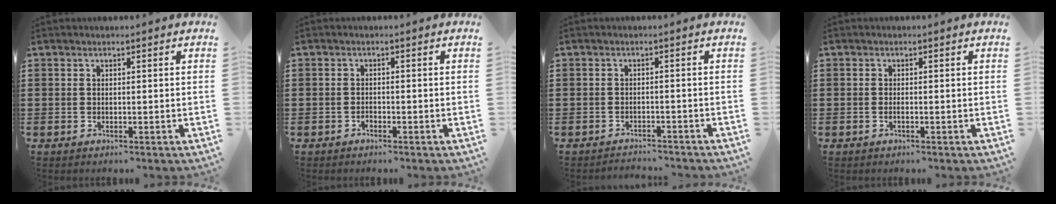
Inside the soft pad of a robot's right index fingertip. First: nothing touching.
{"total": 0.9, "force": [-0.7, 0.4, 0.2], "torque": [-0.007, 0.000, -0.015]}
{"total": 1.9, "force": [-1.9, 0.0, -0.2], "torque": [-0.003, 0.001, -0.043]}
{"total": 0.6, "force": [-0.3, 0.1, 0.5], "torque": [-0.010, -0.003, -0.005]}